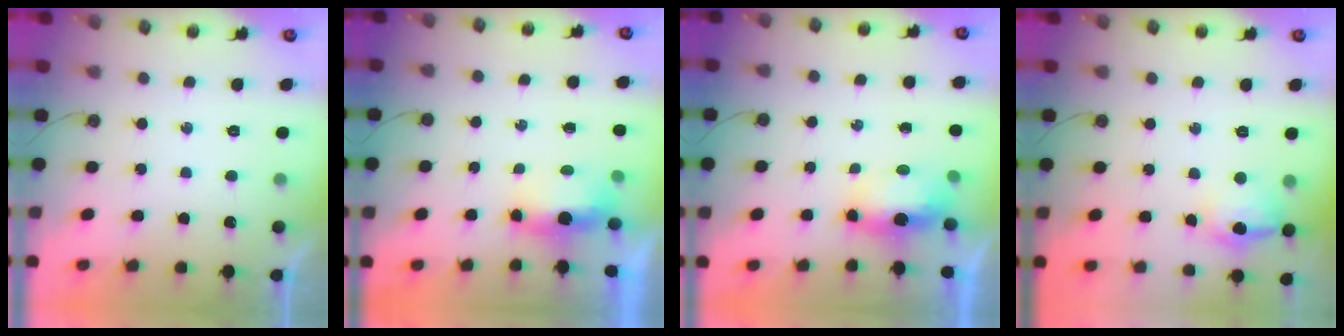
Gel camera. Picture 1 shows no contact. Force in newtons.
{"total": 14.1, "press": 6.9, "slide": 12.3}
{"total": 6.5, "press": 6.2, "slide": 2.1}
{"total": 12.7, "press": 12.7, "slide": 1.2}